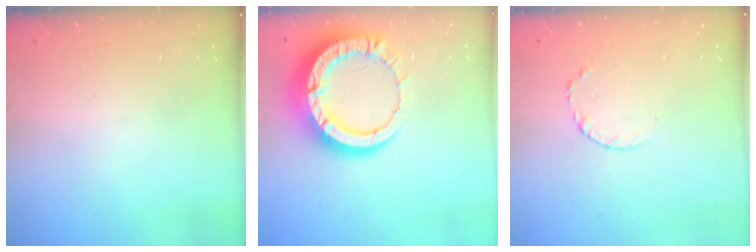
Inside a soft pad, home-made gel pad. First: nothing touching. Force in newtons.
{"total": 16.1, "press": 16.1, "slide": 1.6}
{"total": 3.3, "press": 3.3, "slide": 0.3}